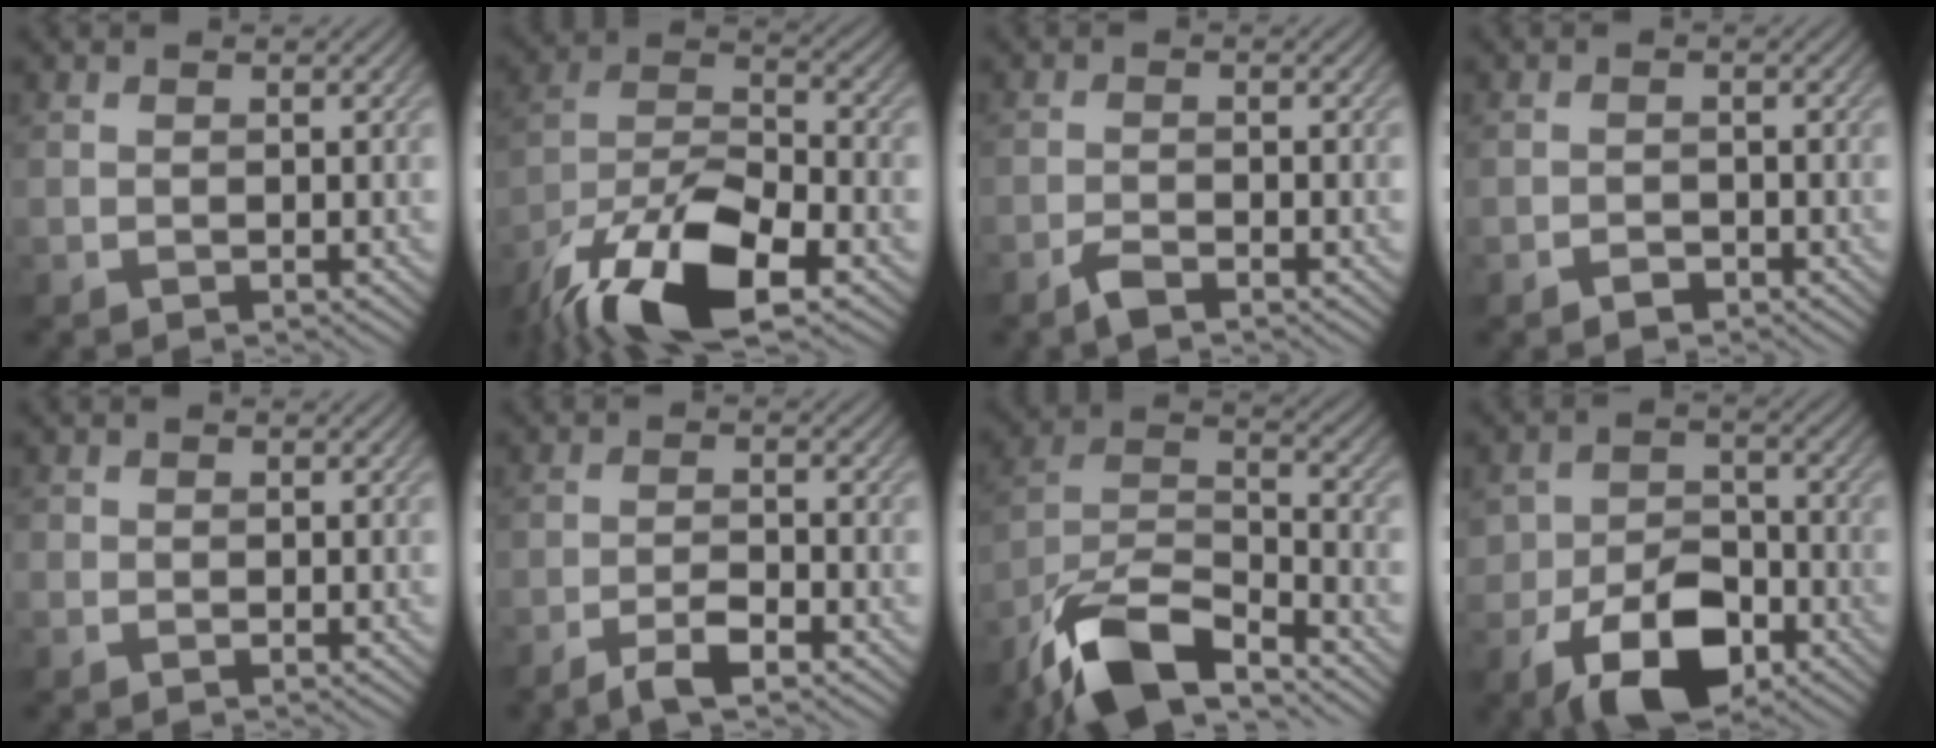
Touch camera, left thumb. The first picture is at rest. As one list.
[{"total": 16.2, "force": [-10.8, 5.8, 10.7], "torque": [-0.231, -0.021, -0.203]}, {"total": 1.9, "force": [-1.5, 0.5, 1.0], "torque": [-0.025, 0.000, -0.033]}, {"total": 1.3, "force": [-1.0, 0.8, 0.4], "torque": [-0.006, 0.001, -0.019]}, {"total": 0.8, "force": [-0.1, 0.8, 0.2], "torque": [0.002, -0.004, -0.006]}, {"total": 3.7, "force": [-2.8, 0.6, 2.4], "torque": [-0.047, 0.004, -0.056]}, {"total": 11.7, "force": [-8.8, 3.6, 6.8], "torque": [-0.134, -0.004, -0.186]}, {"total": 9.5, "force": [-4.9, 5.8, 5.6], "torque": [-0.105, -0.014, -0.087]}]